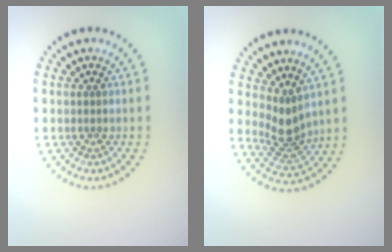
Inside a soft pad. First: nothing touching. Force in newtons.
{"total": 2.9, "press": 2.1, "slide": 2.0}